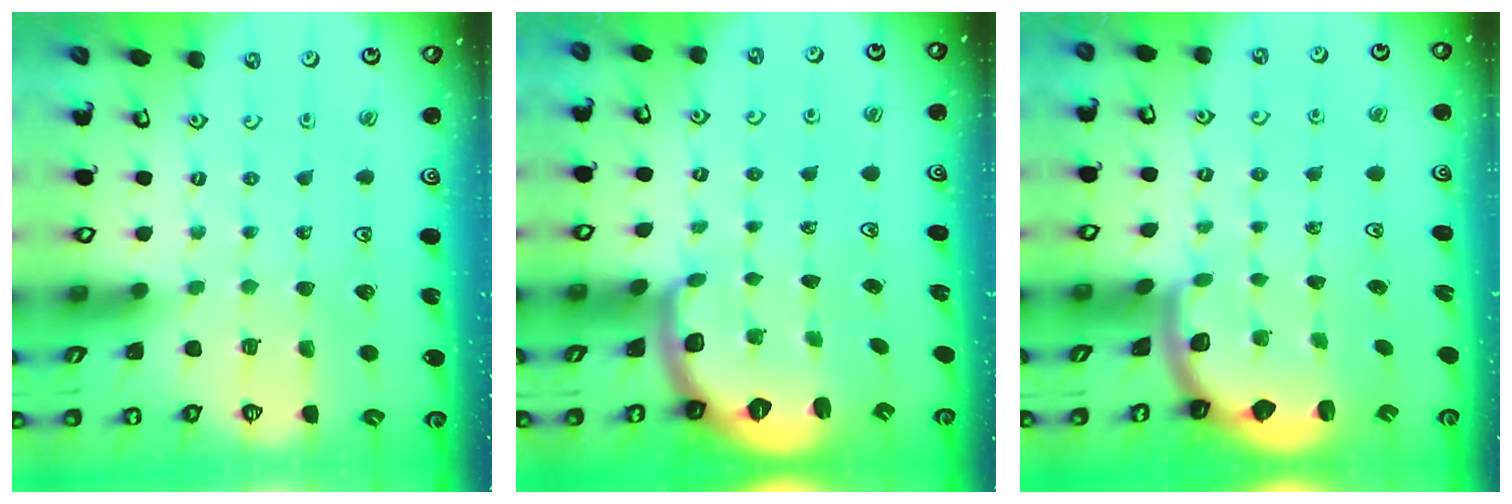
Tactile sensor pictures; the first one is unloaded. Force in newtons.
{"total": 1.9, "press": 1.8, "slide": 0.5}
{"total": 2.0, "press": 2.0, "slide": 0.5}